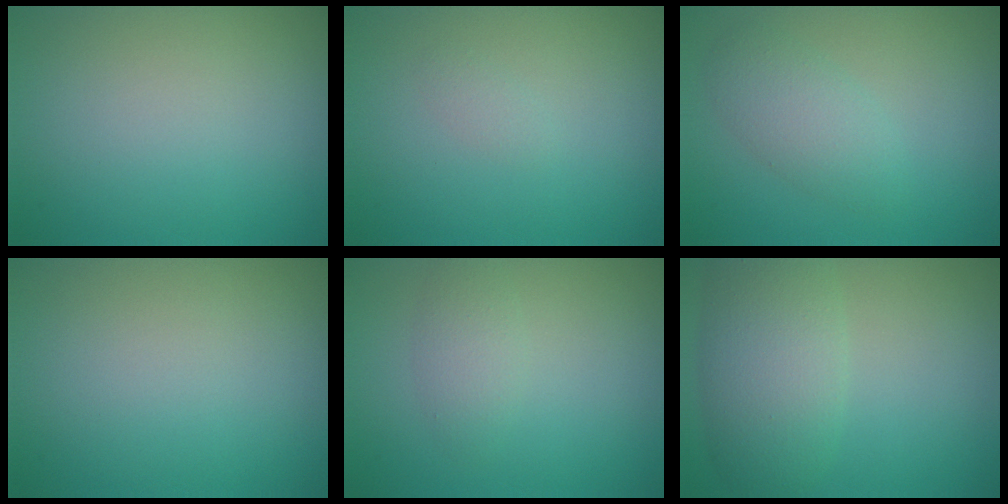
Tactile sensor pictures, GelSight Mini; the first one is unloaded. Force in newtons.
{"total": 0.6, "press": 0.6, "slide": 0.0}
{"total": 2.7, "press": 2.7, "slide": 0.1}
{"total": 0.0}
{"total": 1.8, "press": 1.8, "slide": 0.2}
{"total": 5.6, "press": 5.6, "slide": 0.4}